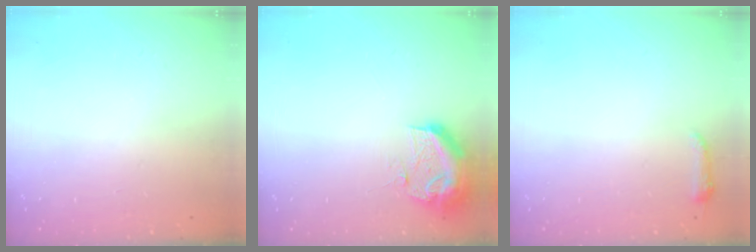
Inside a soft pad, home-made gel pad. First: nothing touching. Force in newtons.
{"total": 11.7, "press": 11.7, "slide": 1.3}
{"total": 3.7, "press": 3.7, "slide": 0.7}